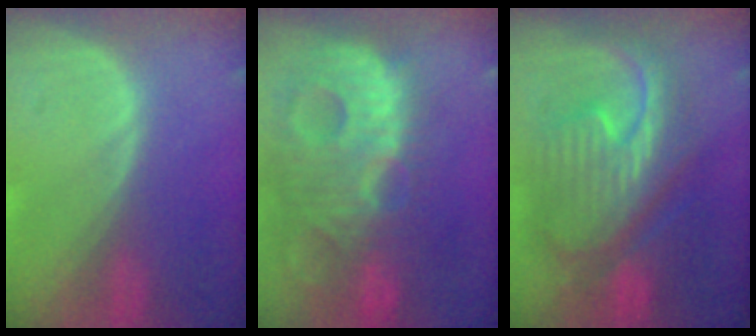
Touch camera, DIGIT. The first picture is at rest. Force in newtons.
{"total": 14.0, "press": 12.1, "slide": 7.2}
{"total": 12.4, "press": 12.3, "slide": 1.3}